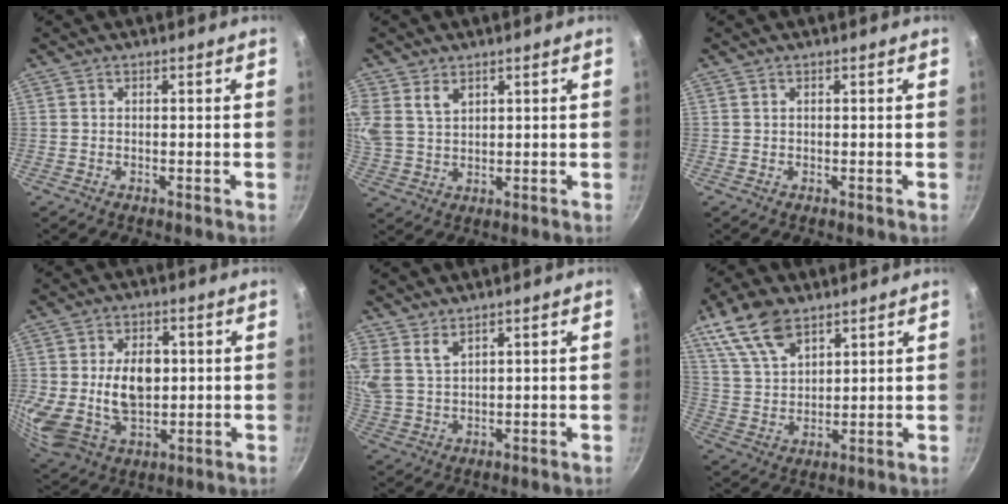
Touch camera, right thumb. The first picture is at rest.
{"total": 10.8, "force": [5.0, 7.5, 5.9], "torque": [-0.142, 0.014, 0.107]}
{"total": 0.0}
{"total": 17.9, "force": [1.3, 12.5, 12.8], "torque": [-0.242, -0.003, 0.033]}
{"total": 5.7, "force": [4.0, 2.7, 3.1], "torque": [-0.059, -0.018, 0.088]}
{"total": 12.0, "force": [7.5, 6.3, 6.9], "torque": [-0.122, -0.020, 0.153]}